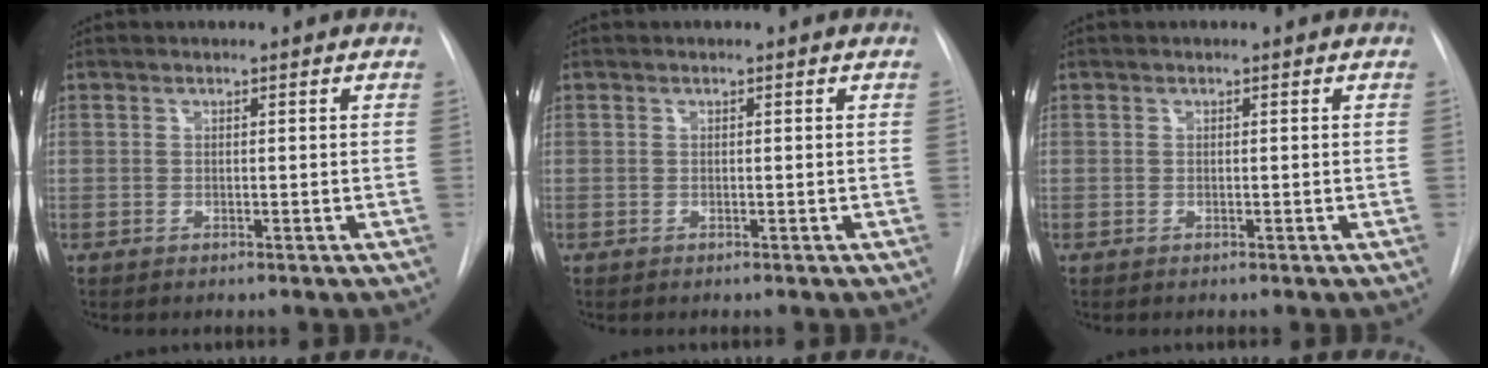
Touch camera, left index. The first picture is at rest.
{"total": 0.0}
{"total": 0.0}